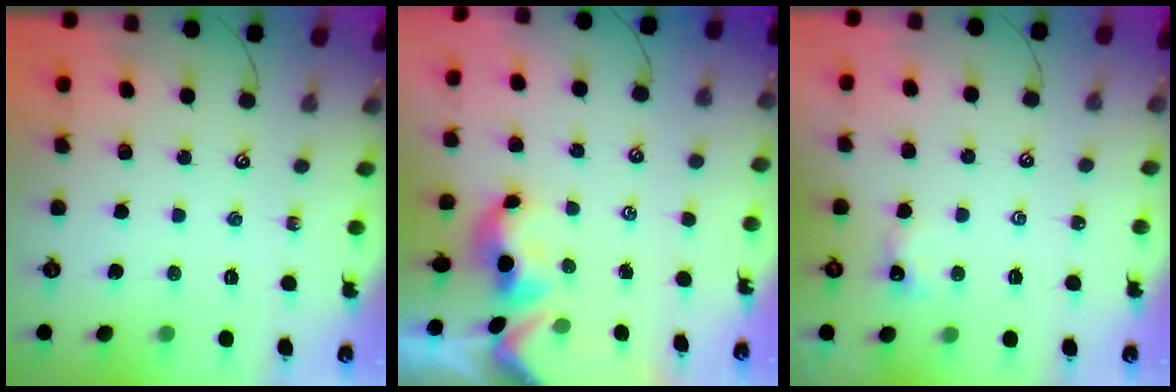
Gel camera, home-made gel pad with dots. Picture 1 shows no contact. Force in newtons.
{"total": 1.0, "press": 0.7, "slide": 0.7}
{"total": 1.6, "press": 1.6, "slide": 0.4}